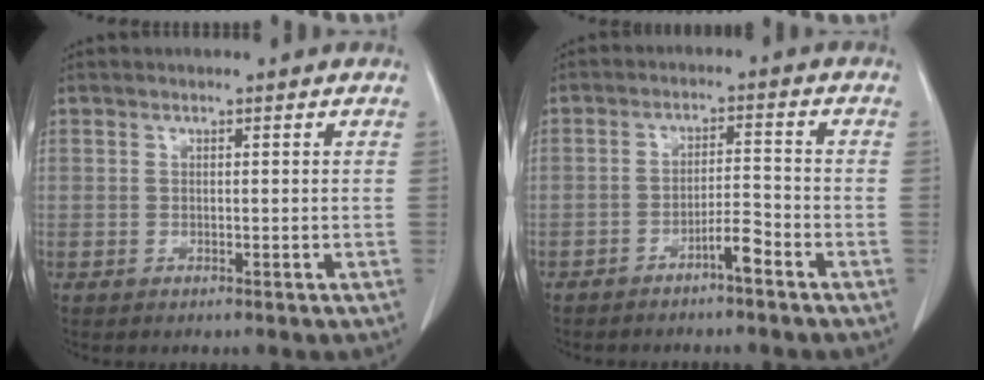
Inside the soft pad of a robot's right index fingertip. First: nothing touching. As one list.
[{"total": 3.7, "force": [-2.5, 0.2, 2.6], "torque": [-0.039, 0.006, -0.045]}]